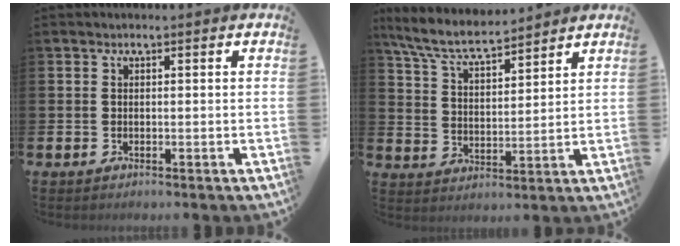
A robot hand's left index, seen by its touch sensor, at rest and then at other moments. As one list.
[{"total": 7.1, "force": [6.6, 1.0, 2.4], "torque": [-0.076, -0.034, 0.117]}]